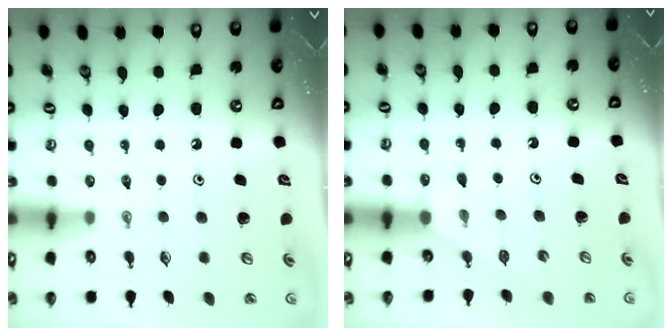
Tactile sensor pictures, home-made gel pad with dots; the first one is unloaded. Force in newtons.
{"total": 3.3, "press": 3.2, "slide": 0.5}